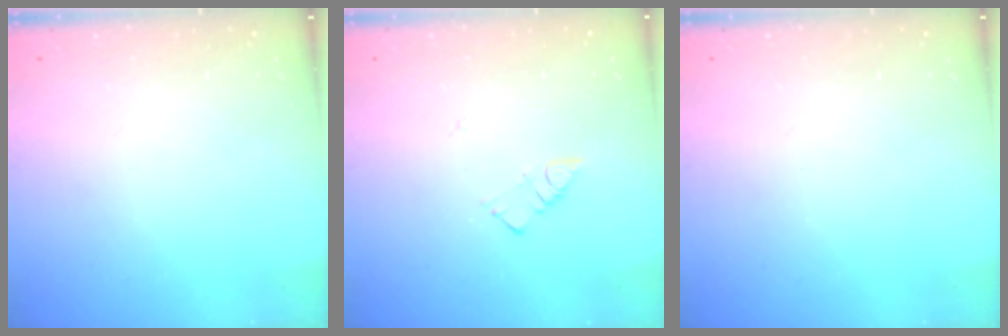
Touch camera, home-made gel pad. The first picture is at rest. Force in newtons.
{"total": 2.9, "press": 2.9, "slide": 0.4}
{"total": 0.0}